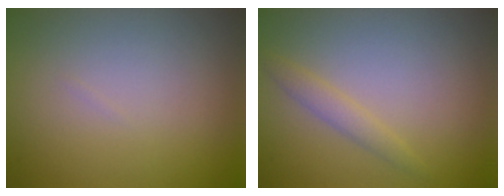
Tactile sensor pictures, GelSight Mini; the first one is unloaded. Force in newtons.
{"total": 1.5, "press": 1.5, "slide": 0.1}